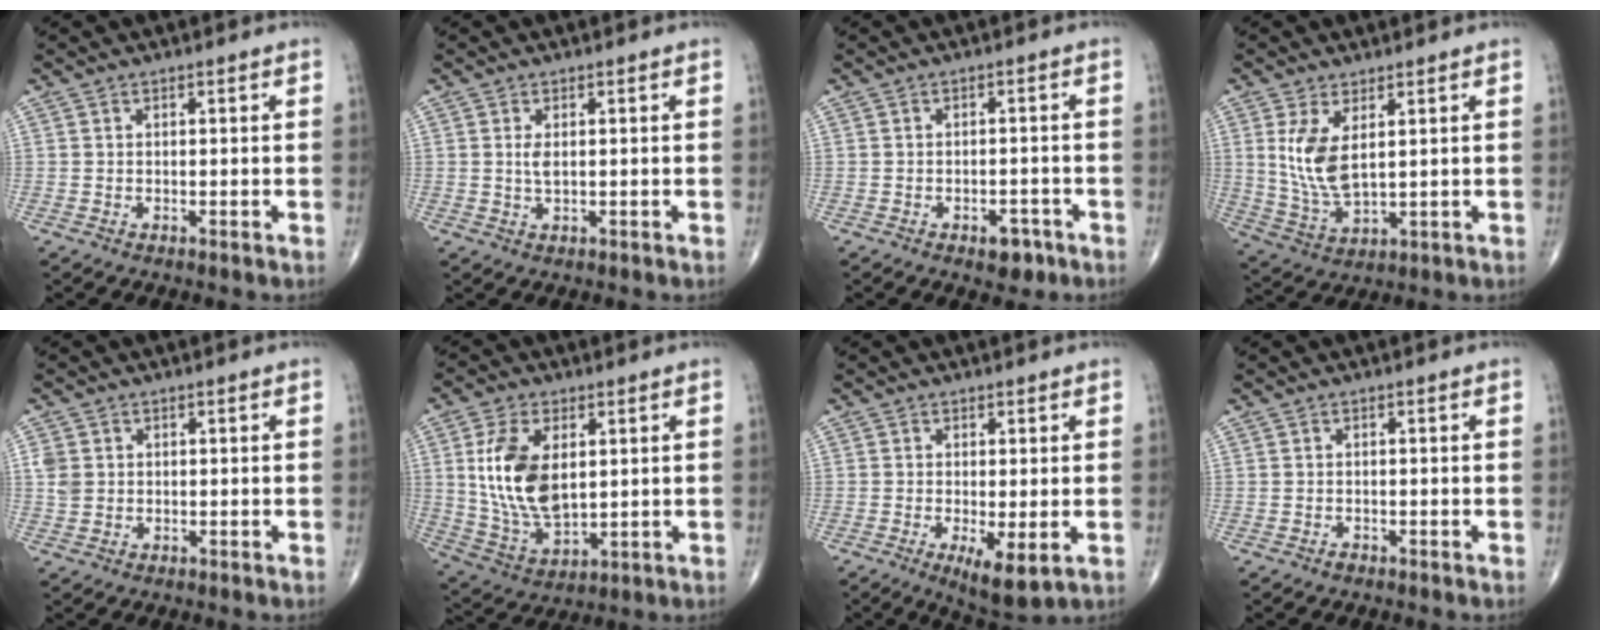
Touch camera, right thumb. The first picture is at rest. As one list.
[{"total": 1.9, "force": [0.4, 0.7, 1.7], "torque": [-0.032, -0.002, 0.012]}, {"total": 4.0, "force": [-2.2, 2.2, 2.4], "torque": [-0.016, 0.011, -0.027]}, {"total": 8.7, "force": [2.4, 4.0, 7.4], "torque": [-0.146, -0.019, 0.062]}, {"total": 3.0, "force": [0.5, 2.6, 1.5], "torque": [-0.022, 0.003, 0.013]}, {"total": 14.6, "force": [2.8, 8.2, 11.7], "torque": [-0.215, -0.015, 0.066]}, {"total": 6.3, "force": [-1.6, 2.0, 5.8], "torque": [-0.097, -0.021, -0.020]}, {"total": 0.5, "force": [-0.5, 0.3, 0.1], "torque": [0.000, 0.000, -0.011]}]